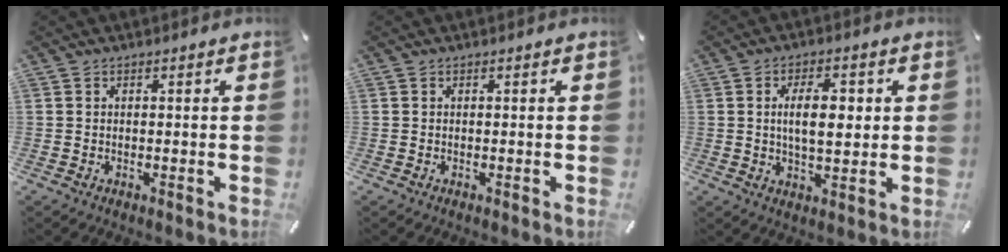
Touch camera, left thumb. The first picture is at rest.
{"total": 0.0}
{"total": 9.4, "force": [1.5, 4.5, 8.1], "torque": [-0.131, 0.000, 0.017]}